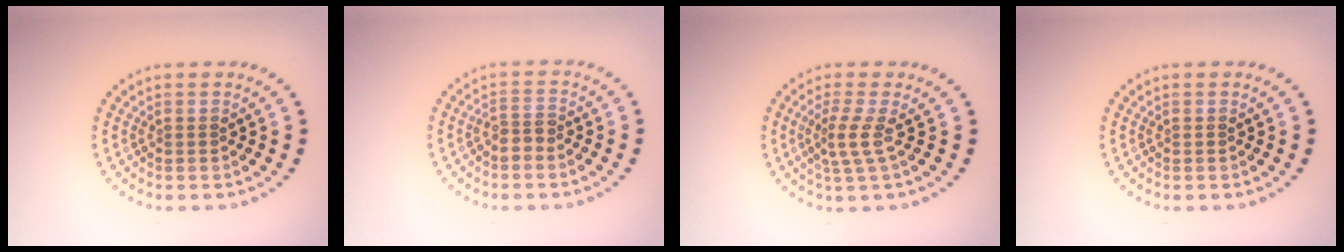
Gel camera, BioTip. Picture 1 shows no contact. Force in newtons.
{"total": 1.8, "press": 1.3, "slide": 1.2}
{"total": 2.3, "press": 1.5, "slide": 1.7}
{"total": 0.0}